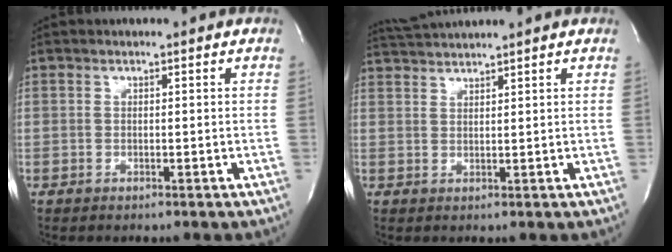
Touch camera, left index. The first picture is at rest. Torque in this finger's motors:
{"motor_torque": [1.72, -0.42, 0.39, 0.10]}